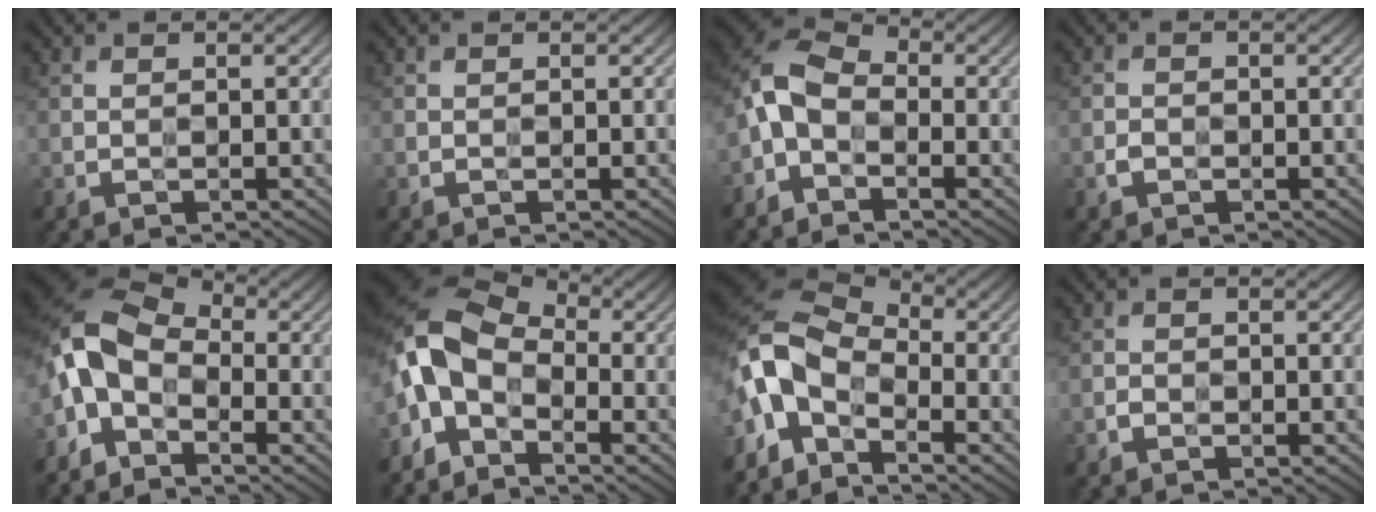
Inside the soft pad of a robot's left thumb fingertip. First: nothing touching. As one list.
[{"total": 0.0}, {"total": 6.5, "force": [-2.7, 4.1, 4.2], "torque": [-0.100, 0.005, -0.073]}, {"total": 1.2, "force": [-0.6, 0.9, 0.6], "torque": [-0.011, 0.000, -0.015]}, {"total": 8.1, "force": [-3.5, 4.6, 5.7], "torque": [-0.127, 0.007, -0.094]}, {"total": 9.0, "force": [-3.5, 4.9, 6.7], "torque": [-0.151, 0.007, -0.093]}, {"total": 9.7, "force": [-3.7, 4.8, 7.6], "torque": [-0.162, 0.007, -0.099]}, {"total": 0.8, "force": [-0.5, 0.6, 0.3], "torque": [-0.004, -0.001, -0.012]}]